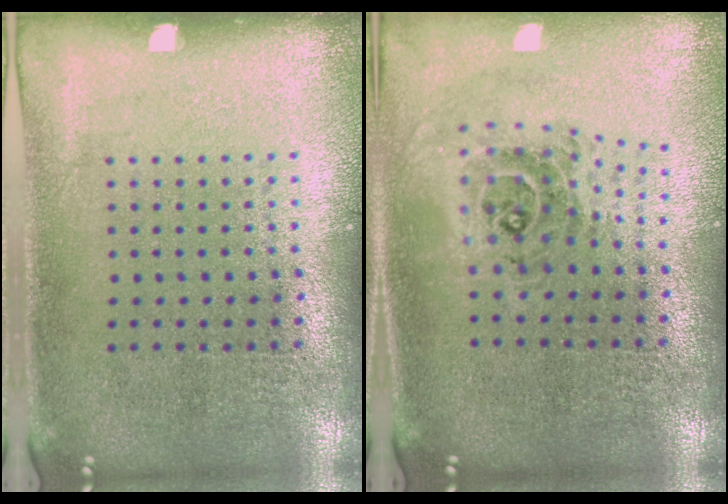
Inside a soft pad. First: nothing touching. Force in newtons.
{"total": 1.0, "press": 0.9, "slide": 0.3}